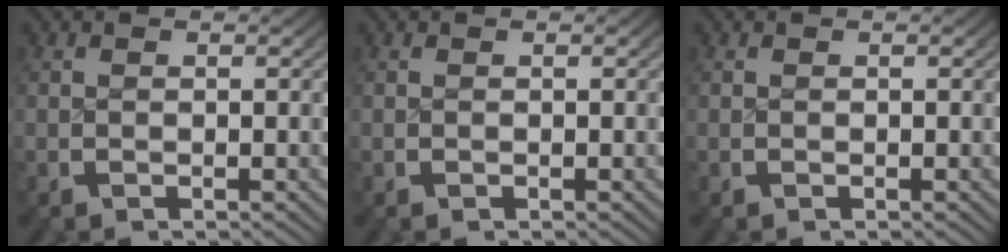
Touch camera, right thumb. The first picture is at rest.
{"total": 0.0}
{"total": 0.0}